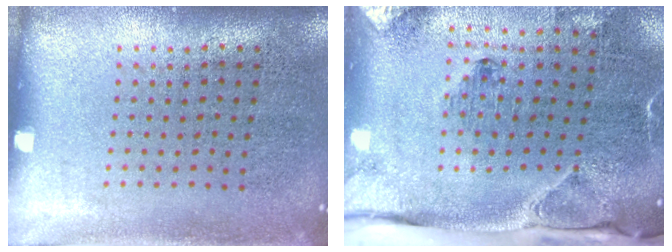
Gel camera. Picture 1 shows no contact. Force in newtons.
{"total": 3.2, "press": 2.4, "slide": 2.1}